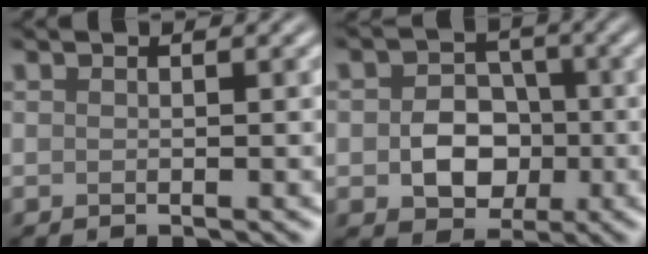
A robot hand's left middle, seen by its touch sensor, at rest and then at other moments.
{"total": 5.2, "force": [-0.8, 4.1, 3.1], "torque": [-0.046, -0.005, -0.013]}